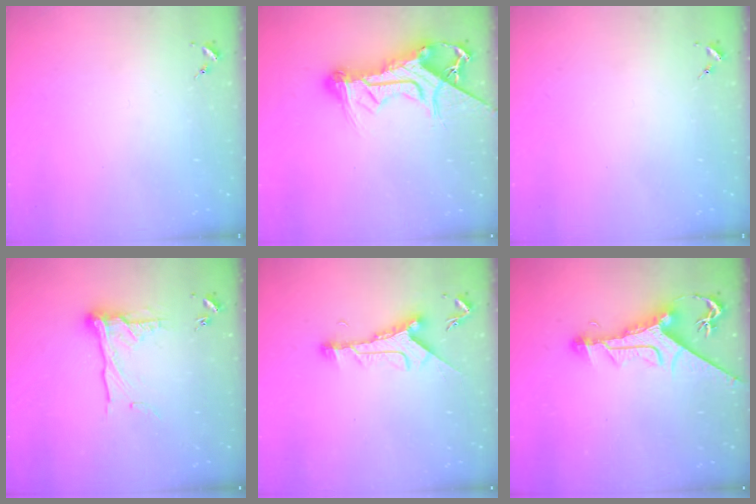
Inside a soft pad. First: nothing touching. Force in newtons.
{"total": 16.3, "press": 16.3, "slide": 1.3}
{"total": 0.0}
{"total": 13.3, "press": 13.2, "slide": 1.2}
{"total": 9.8, "press": 9.8, "slide": 0.6}
{"total": 12.6, "press": 12.5, "slide": 1.4}